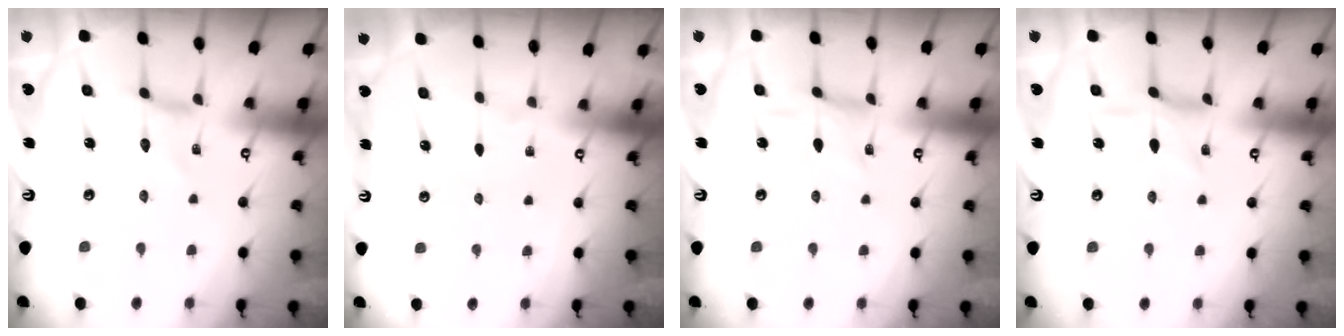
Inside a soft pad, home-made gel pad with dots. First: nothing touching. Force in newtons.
{"total": 0.0}
{"total": 1.2, "press": 1.2, "slide": 0.4}
{"total": 2.8, "press": 2.7, "slide": 0.6}